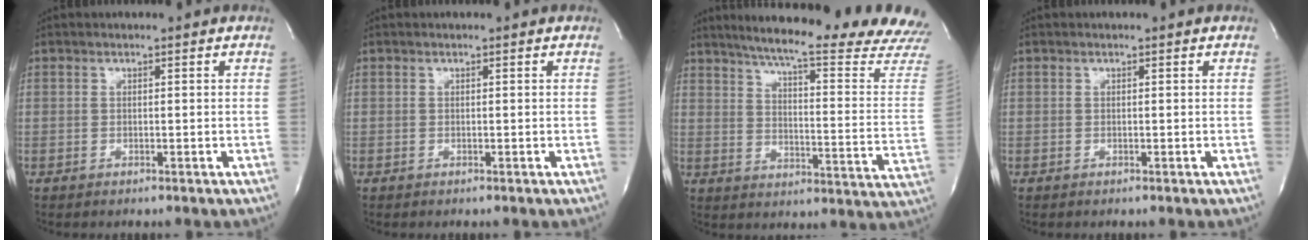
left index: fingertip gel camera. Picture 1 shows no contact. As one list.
[{"total": 0.0}, {"total": 26.5, "force": [23.8, -0.5, 11.7], "torque": [-0.181, -0.099, 0.292]}, {"total": 0.0}]